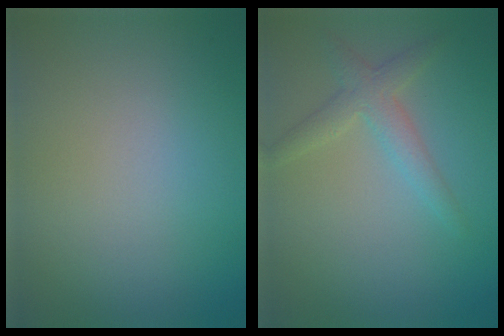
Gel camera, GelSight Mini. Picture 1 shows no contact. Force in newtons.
{"total": 2.4, "press": 2.4, "slide": 0.2}